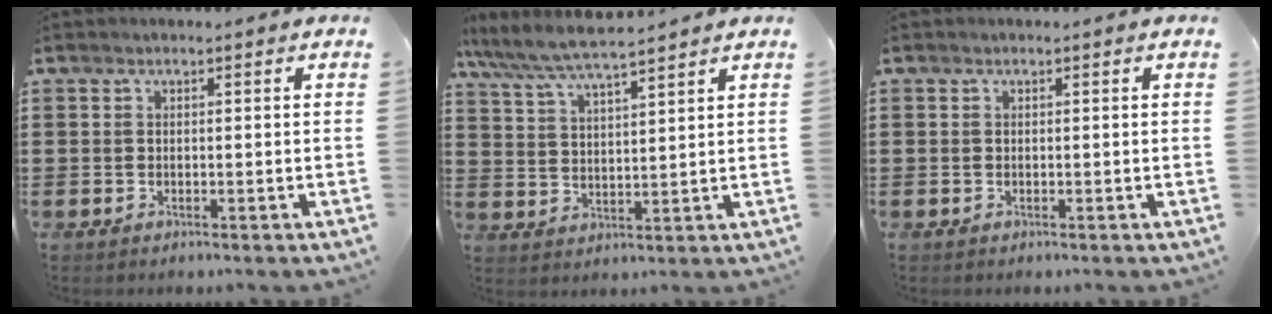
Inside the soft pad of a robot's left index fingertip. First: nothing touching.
{"total": 6.0, "force": [5.4, 0.4, 2.5], "torque": [-0.069, -0.027, 0.094]}
{"total": 0.0}